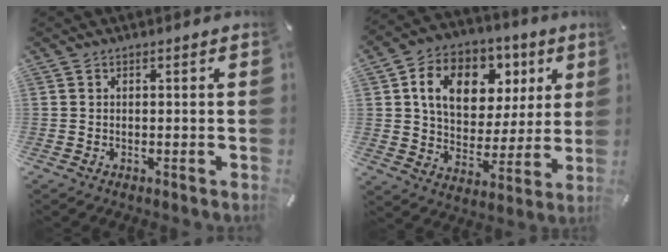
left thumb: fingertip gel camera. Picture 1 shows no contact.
{"total": 14.9, "force": [6.1, 11.1, 7.8], "torque": [-0.127, -0.014, 0.114]}